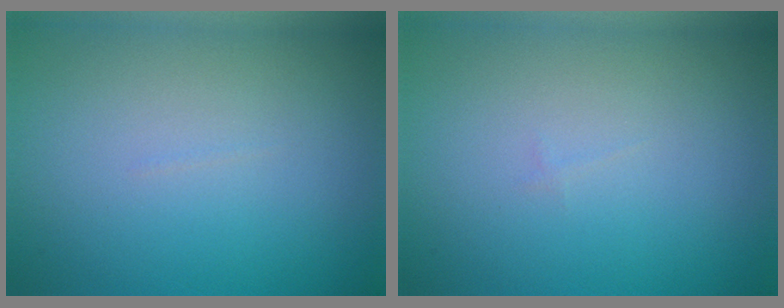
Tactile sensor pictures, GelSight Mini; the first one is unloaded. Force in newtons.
{"total": 0.0}